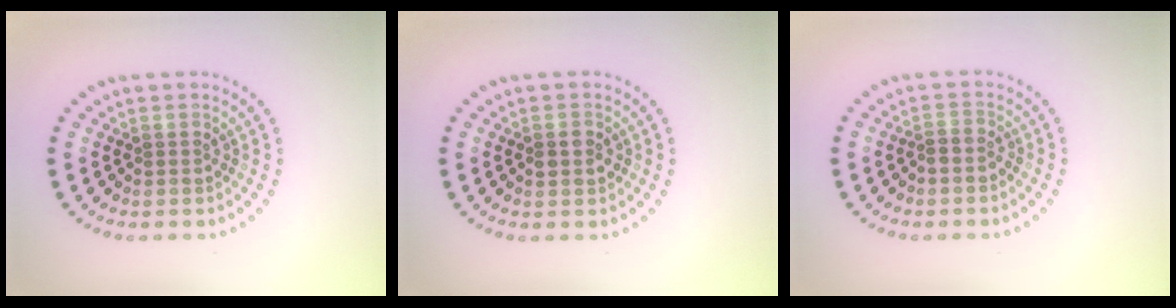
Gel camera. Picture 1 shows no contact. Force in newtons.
{"total": 1.9, "press": 1.9, "slide": 0.1}
{"total": 1.2, "press": 0.8, "slide": 0.9}